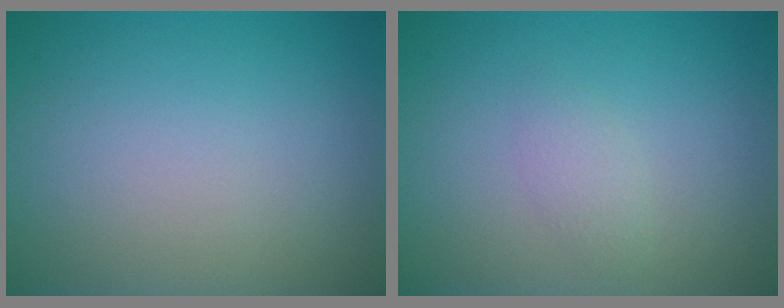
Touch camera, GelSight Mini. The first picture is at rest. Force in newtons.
{"total": 1.2, "press": 1.2, "slide": 0.1}